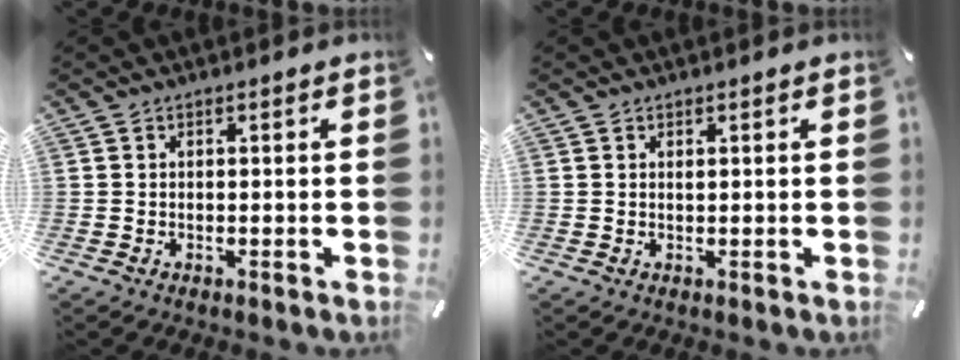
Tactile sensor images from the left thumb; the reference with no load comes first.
{"total": 0.0}